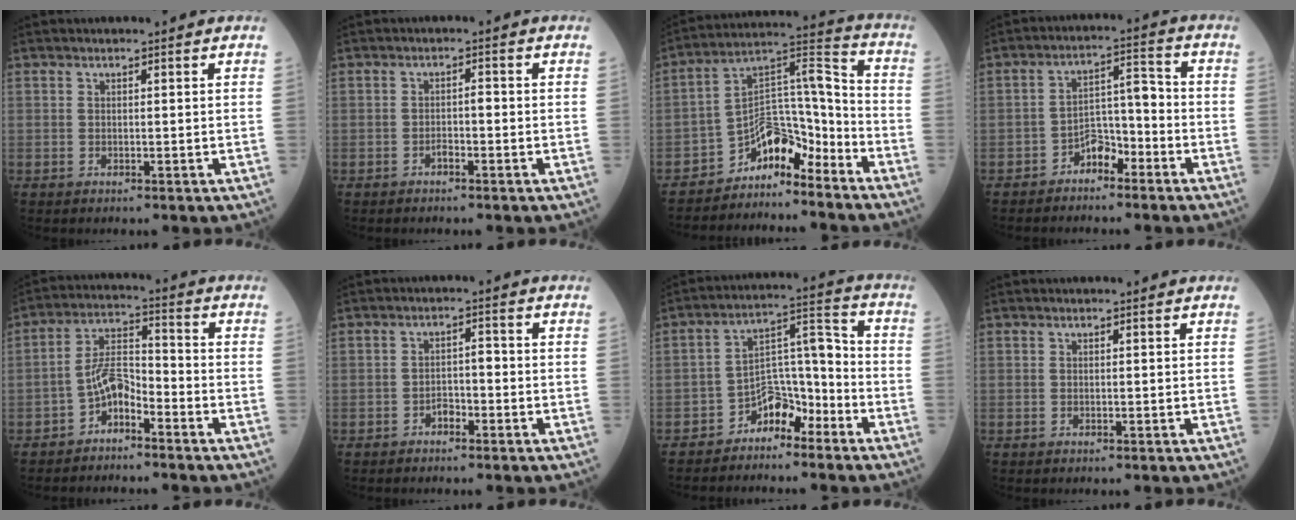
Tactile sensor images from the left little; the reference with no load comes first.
{"total": 1.5, "force": [-0.9, 0.5, 1.1], "torque": [-0.013, 0.004, -0.016]}
{"total": 8.8, "force": [-7.3, 3.3, 3.4], "torque": [-0.056, 0.050, -0.131]}
{"total": 5.4, "force": [-3.7, 2.7, 2.9], "torque": [-0.045, 0.024, -0.068]}
{"total": 5.1, "force": [-3.3, 2.1, 3.2], "torque": [-0.068, 0.013, -0.068]}
{"total": 2.4, "force": [-1.6, 1.3, 1.2], "torque": [-0.015, 0.007, -0.029]}
{"total": 7.3, "force": [-5.3, 3.8, 3.4], "torque": [-0.056, 0.038, -0.092]}
{"total": 0.0}